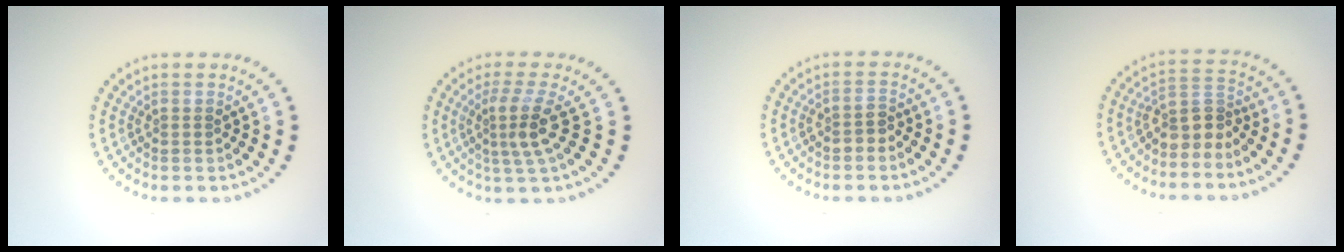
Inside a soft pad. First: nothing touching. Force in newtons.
{"total": 3.1, "press": 2.3, "slide": 2.0}
{"total": 1.5, "press": 1.3, "slide": 0.7}
{"total": 3.0, "press": 2.3, "slide": 1.8}